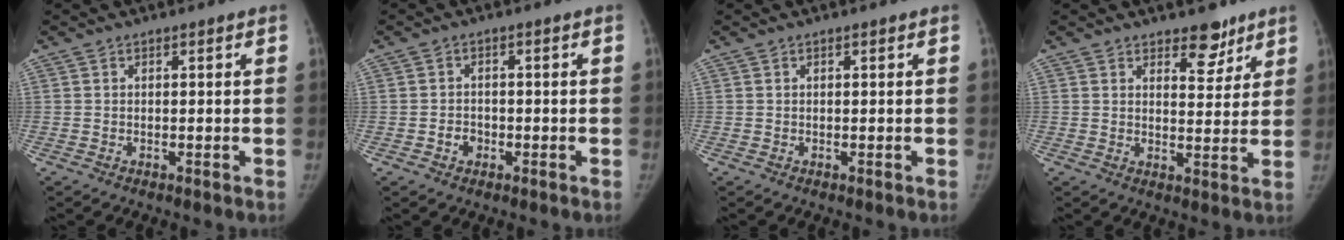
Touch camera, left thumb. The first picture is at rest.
{"total": 2.6, "force": [-1.1, 2.1, 1.0], "torque": [-0.006, 0.012, -0.018]}
{"total": 0.0}
{"total": 5.9, "force": [4.3, 3.0, 2.8], "torque": [-0.007, -0.029, 0.062]}